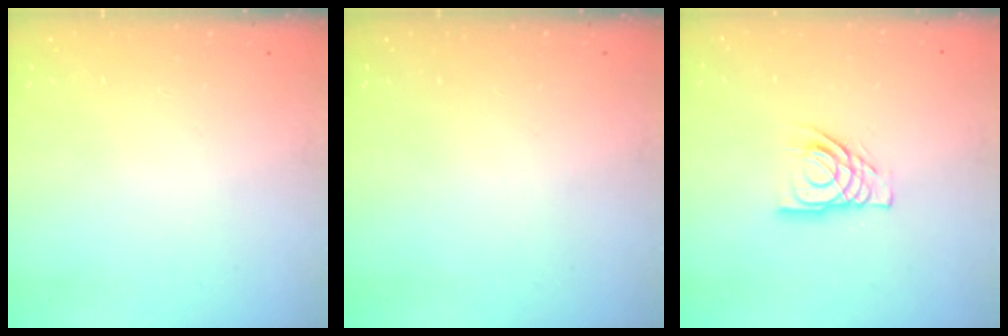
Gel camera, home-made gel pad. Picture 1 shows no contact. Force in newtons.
{"total": 0.0}
{"total": 11.3, "press": 11.1, "slide": 1.6}